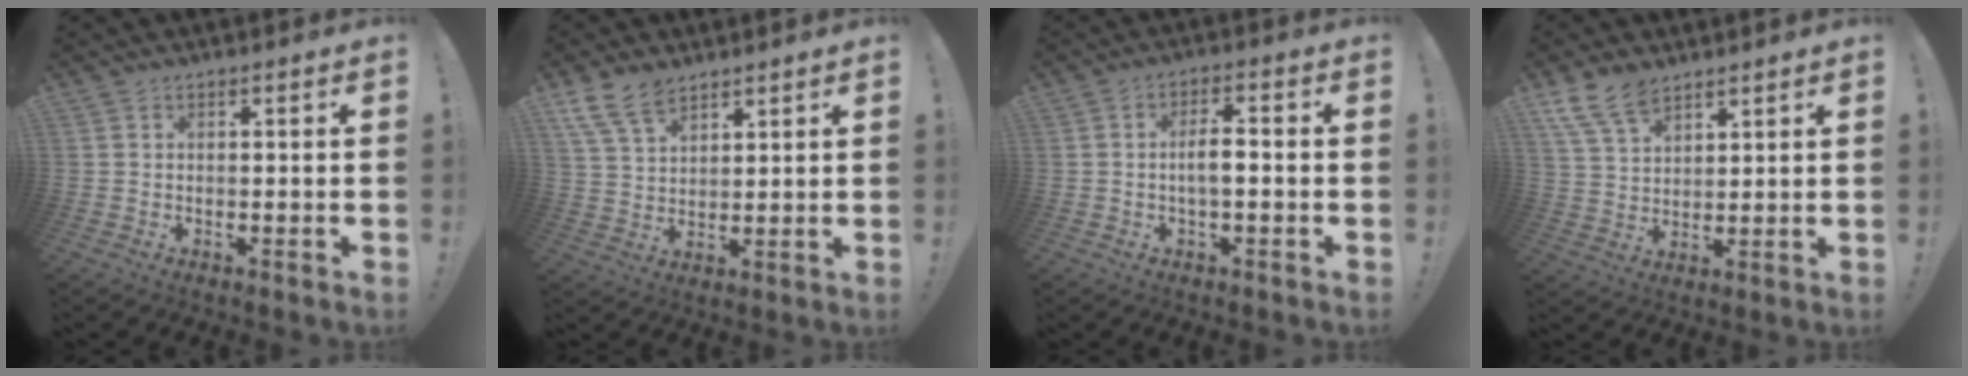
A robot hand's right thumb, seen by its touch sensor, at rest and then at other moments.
{"total": 9.6, "force": [7.1, 4.8, 4.4], "torque": [-0.089, -0.029, 0.140]}
{"total": 5.3, "force": [-1.0, 1.7, 4.9], "torque": [-0.084, 0.010, -0.018]}
{"total": 9.7, "force": [7.2, 4.9, 4.2], "torque": [-0.087, -0.032, 0.143]}